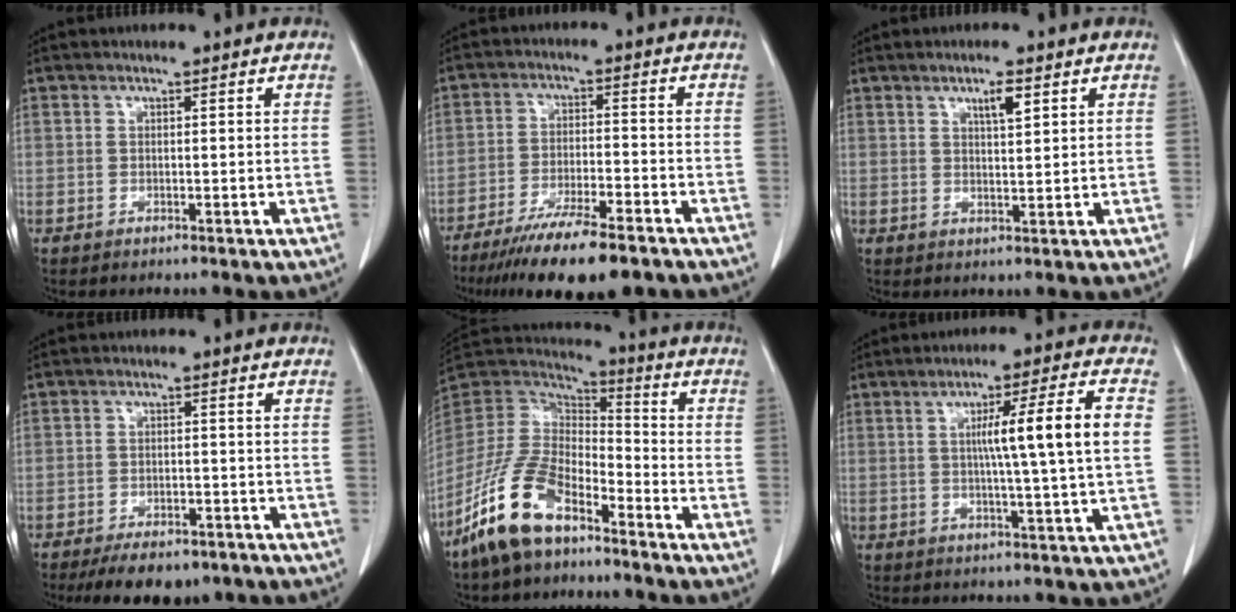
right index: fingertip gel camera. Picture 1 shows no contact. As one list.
[{"total": 13.8, "force": [-10.4, 2.1, 8.8], "torque": [-0.147, -0.031, -0.167]}, {"total": 3.3, "force": [1.8, 0.5, 2.8], "torque": [-0.046, -0.003, 0.030]}, {"total": 8.5, "force": [-6.4, 3.9, 4.1], "torque": [-0.050, 0.001, -0.091]}, {"total": 14.4, "force": [-9.4, 6.2, 8.9], "torque": [-0.192, 0.004, -0.188]}, {"total": 10.7, "force": [1.2, -1.2, 10.6], "torque": [-0.162, 0.005, 0.018]}]